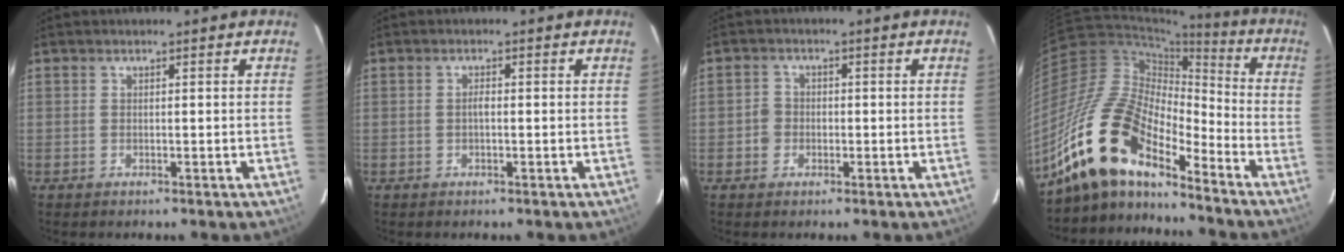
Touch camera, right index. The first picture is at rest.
{"total": 1.0, "force": [-0.2, 0.4, 0.8], "torque": [-0.016, 0.005, -0.005]}
{"total": 2.7, "force": [-1.0, 2.4, 0.5], "torque": [-0.010, 0.006, -0.020]}
{"total": 18.0, "force": [-13.9, 6.0, 9.7], "torque": [-0.178, -0.001, -0.279]}